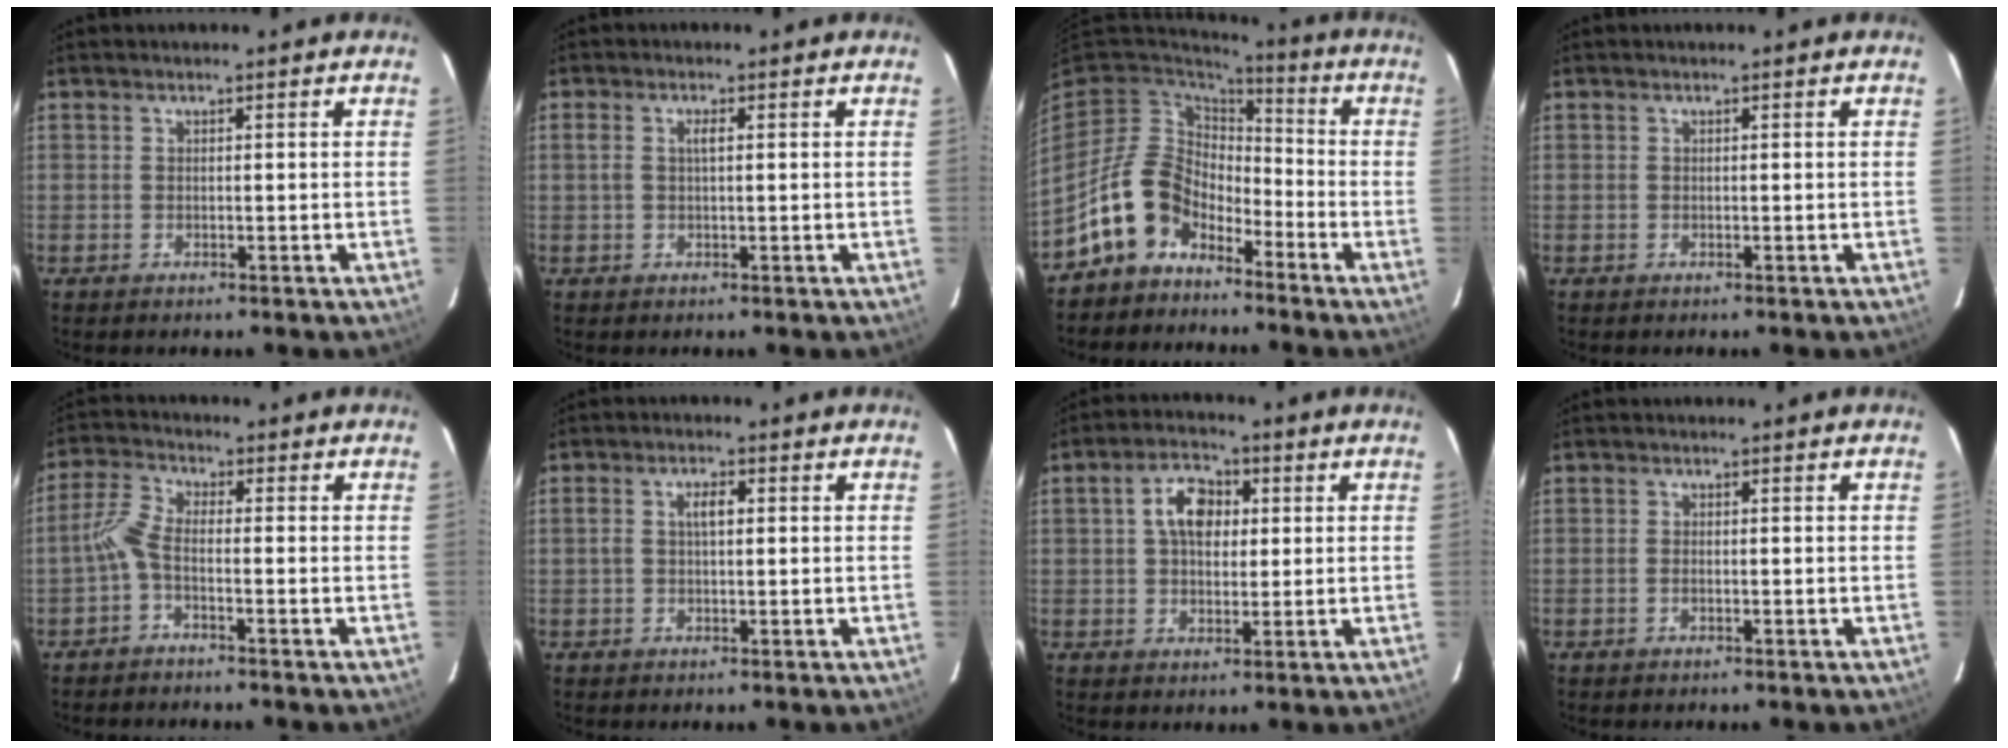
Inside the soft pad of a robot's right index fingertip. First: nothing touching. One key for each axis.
{"total": 2.0, "fx": 0.3, "fy": 0.7, "fz": 1.8, "tx": -0.036, "ty": 0.004, "tz": 0.005}
{"total": 12.7, "fx": -8.0, "fy": 8.5, "fz": 4.9, "tx": -0.115, "ty": 0.024, "tz": -0.143}
{"total": 0.0}
{"total": 3.9, "fx": -1.7, "fy": 1.2, "fz": 3.3, "tx": -0.085, "ty": 0.013, "tz": -0.039}
{"total": 3.1, "fx": 0.4, "fy": 1.4, "fz": 2.7, "tx": -0.049, "ty": 0.009, "tz": 0.009}
{"total": 7.6, "fx": 1.7, "fy": 5.0, "fz": 5.4, "tx": -0.095, "ty": 0.020, "tz": 0.031}
{"total": 0.9, "fx": -0.3, "fy": 0.5, "fz": 0.7, "tx": -0.015, "ty": 0.000, "tz": -0.006}